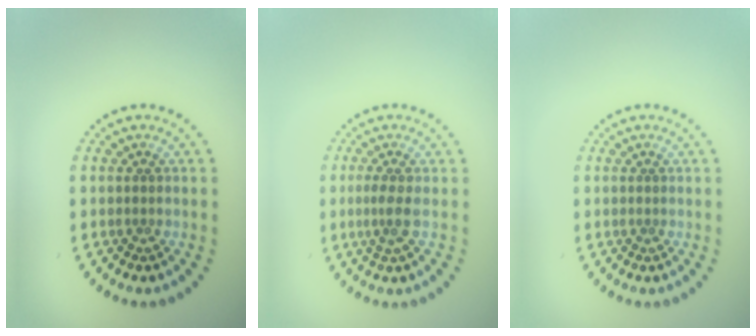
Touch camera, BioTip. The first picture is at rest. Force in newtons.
{"total": 1.6, "press": 1.3, "slide": 0.9}
{"total": 0.0}